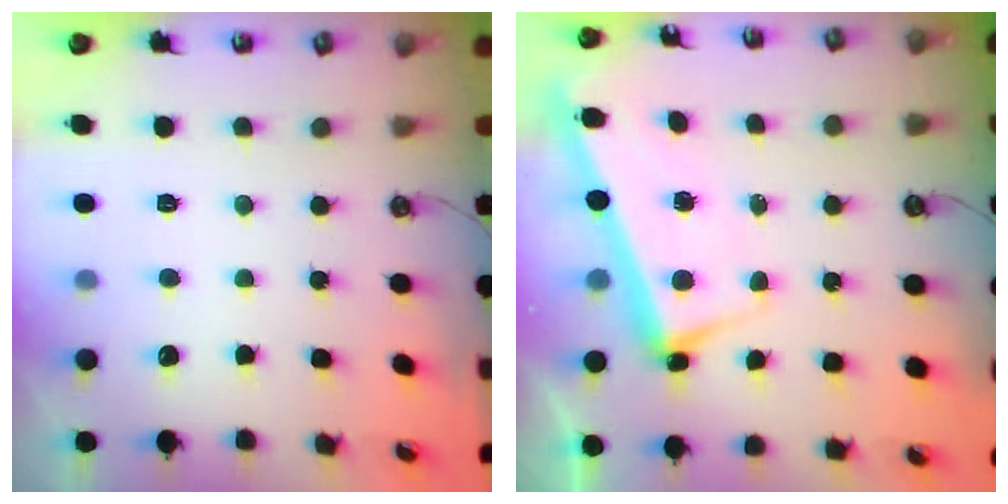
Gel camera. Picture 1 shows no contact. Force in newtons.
{"total": 2.2, "press": 2.0, "slide": 1.0}